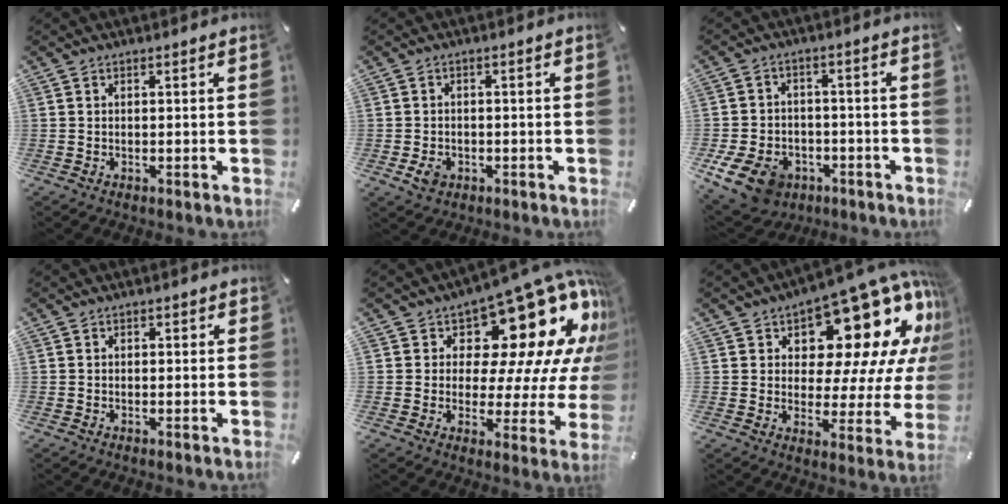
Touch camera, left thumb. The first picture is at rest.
{"total": 3.4, "force": [-1.4, 2.7, 1.7], "torque": [-0.040, 0.003, -0.028]}
{"total": 11.0, "force": [-5.8, 7.7, 5.3], "torque": [-0.110, 0.036, -0.104]}
{"total": 0.7, "force": [0.0, 0.6, 0.3], "torque": [0.003, 0.001, -0.002]}
{"total": 22.6, "force": [11.1, 11.5, 15.9], "torque": [-0.205, -0.091, 0.186]}
{"total": 21.0, "force": [11.6, 10.9, 13.7], "torque": [-0.182, -0.092, 0.191]}